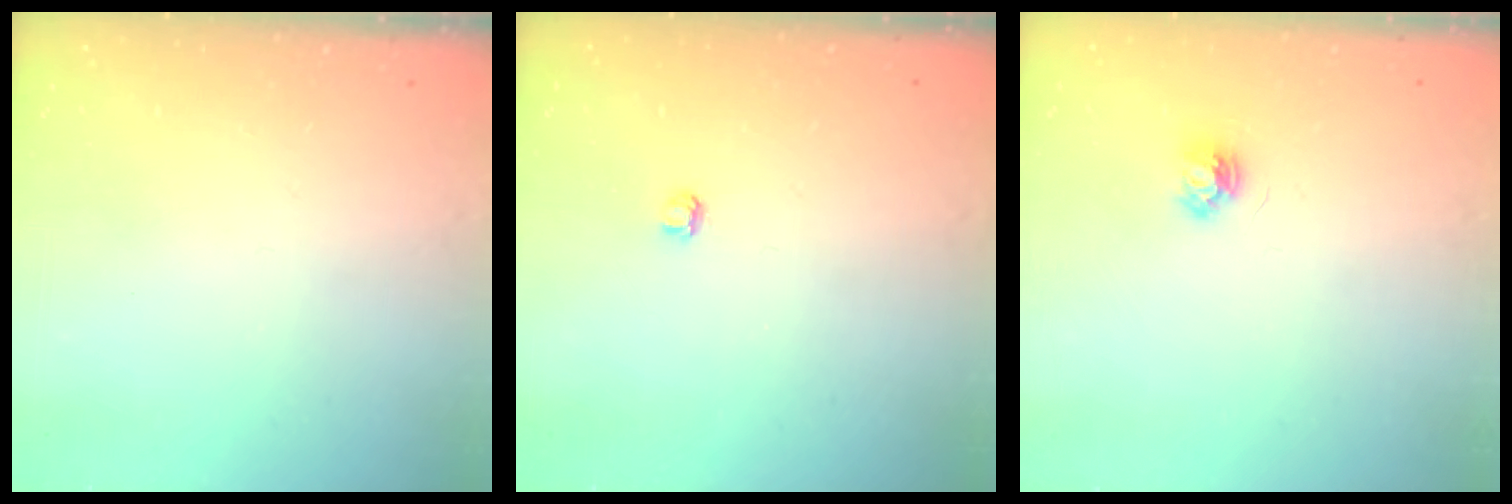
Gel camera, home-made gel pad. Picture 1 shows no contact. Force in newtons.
{"total": 2.8, "press": 2.8, "slide": 0.3}
{"total": 3.7, "press": 3.7, "slide": 0.4}